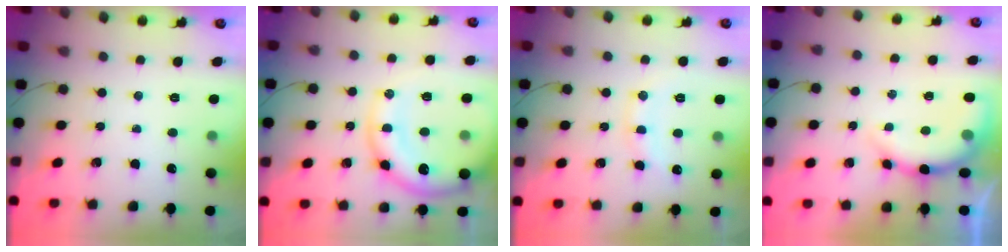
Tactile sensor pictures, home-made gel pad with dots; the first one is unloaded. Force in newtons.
{"total": 15.9, "press": 15.5, "slide": 3.2}
{"total": 10.2, "press": 10.2, "slide": 0.6}
{"total": 8.7, "press": 8.5, "slide": 1.4}